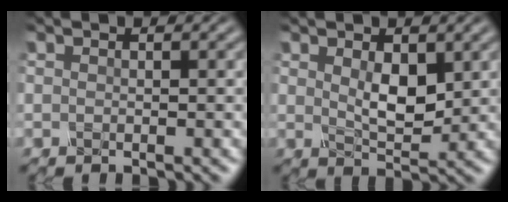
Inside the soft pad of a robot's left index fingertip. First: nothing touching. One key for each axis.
{"total": 2.6, "fx": 0.6, "fy": 1.1, "fz": 2.3, "tx": -0.052, "ty": -0.002, "tz": 0.025}